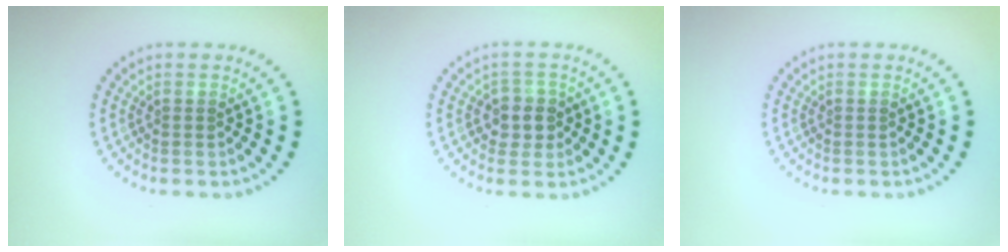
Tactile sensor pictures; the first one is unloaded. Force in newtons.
{"total": 2.5, "press": 2.2, "slide": 1.1}
{"total": 0.0}